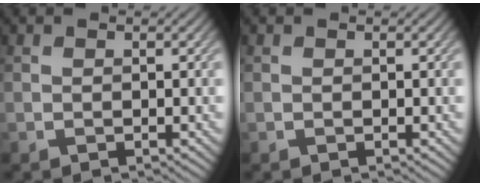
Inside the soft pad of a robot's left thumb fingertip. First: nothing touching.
{"total": 0.0}